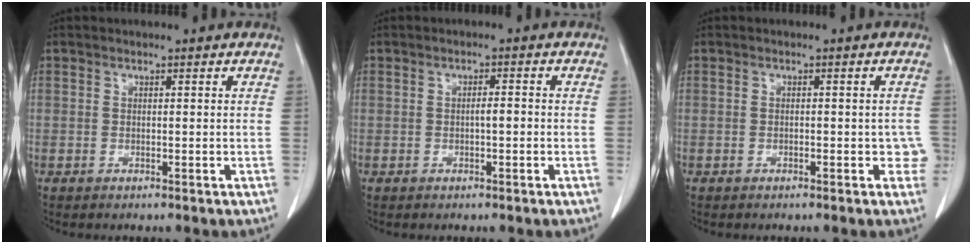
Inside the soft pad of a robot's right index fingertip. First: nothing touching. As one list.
[{"total": 1.5, "force": [-0.3, 0.4, 1.4], "torque": [-0.023, 0.003, -0.006]}, {"total": 3.2, "force": [-0.9, 1.6, 2.6], "torque": [-0.015, 0.009, -0.009]}]